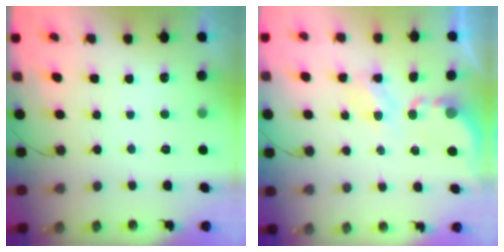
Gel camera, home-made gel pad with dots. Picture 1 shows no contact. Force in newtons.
{"total": 3.9, "press": 3.9, "slide": 0.1}